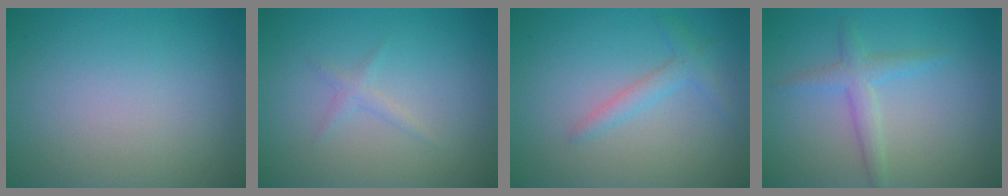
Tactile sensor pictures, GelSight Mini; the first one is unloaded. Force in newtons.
{"total": 1.0, "press": 1.0, "slide": 0.1}
{"total": 1.7, "press": 1.7, "slide": 0.1}
{"total": 2.3, "press": 2.3, "slide": 0.1}